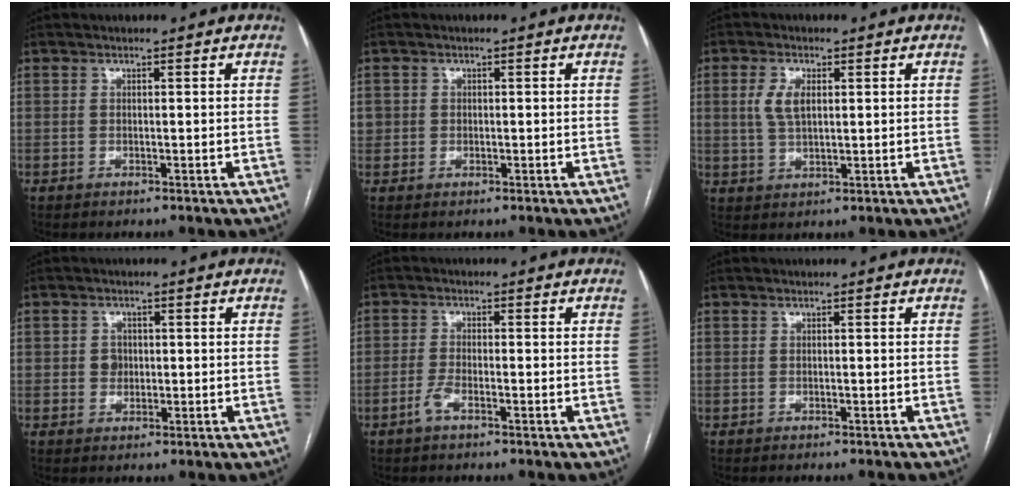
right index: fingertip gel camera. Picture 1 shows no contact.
{"total": 2.2, "force": [0.0, 2.1, 0.5], "torque": [-0.011, 0.008, 0.003]}
{"total": 4.5, "force": [1.2, 2.1, 3.8], "torque": [-0.085, 0.006, 0.026]}
{"total": 2.0, "force": [0.0, 1.8, 0.8], "torque": [-0.010, 0.004, 0.002]}
{"total": 2.3, "force": [-1.5, 0.4, 1.7], "torque": [-0.041, 0.000, -0.033]}
{"total": 1.4, "force": [-1.3, 0.0, 0.5], "torque": [-0.002, -0.001, -0.017]}